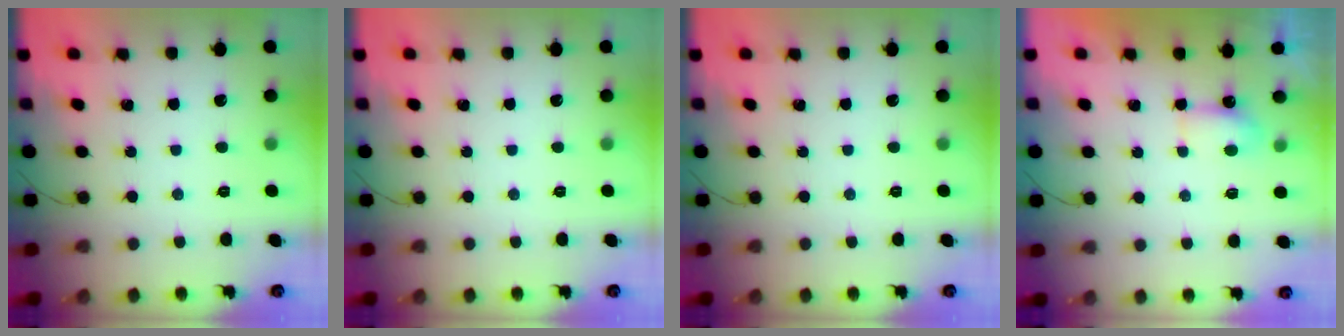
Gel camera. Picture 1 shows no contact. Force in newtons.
{"total": 0.0}
{"total": 0.0}
{"total": 4.6, "press": 4.5, "slide": 0.9}